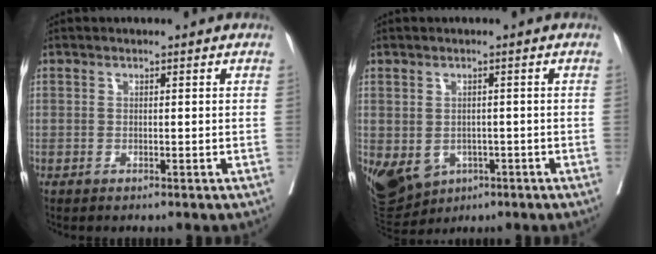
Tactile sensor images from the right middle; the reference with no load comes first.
{"total": 12.9, "force": [-5.0, 10.2, 6.1], "torque": [-0.151, -0.002, -0.061]}